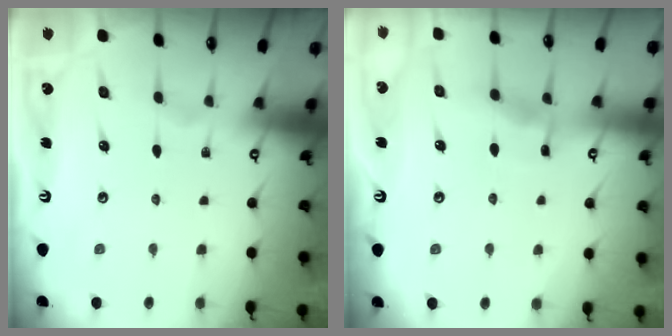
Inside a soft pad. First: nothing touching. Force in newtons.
{"total": 6.0, "press": 6.0, "slide": 0.6}